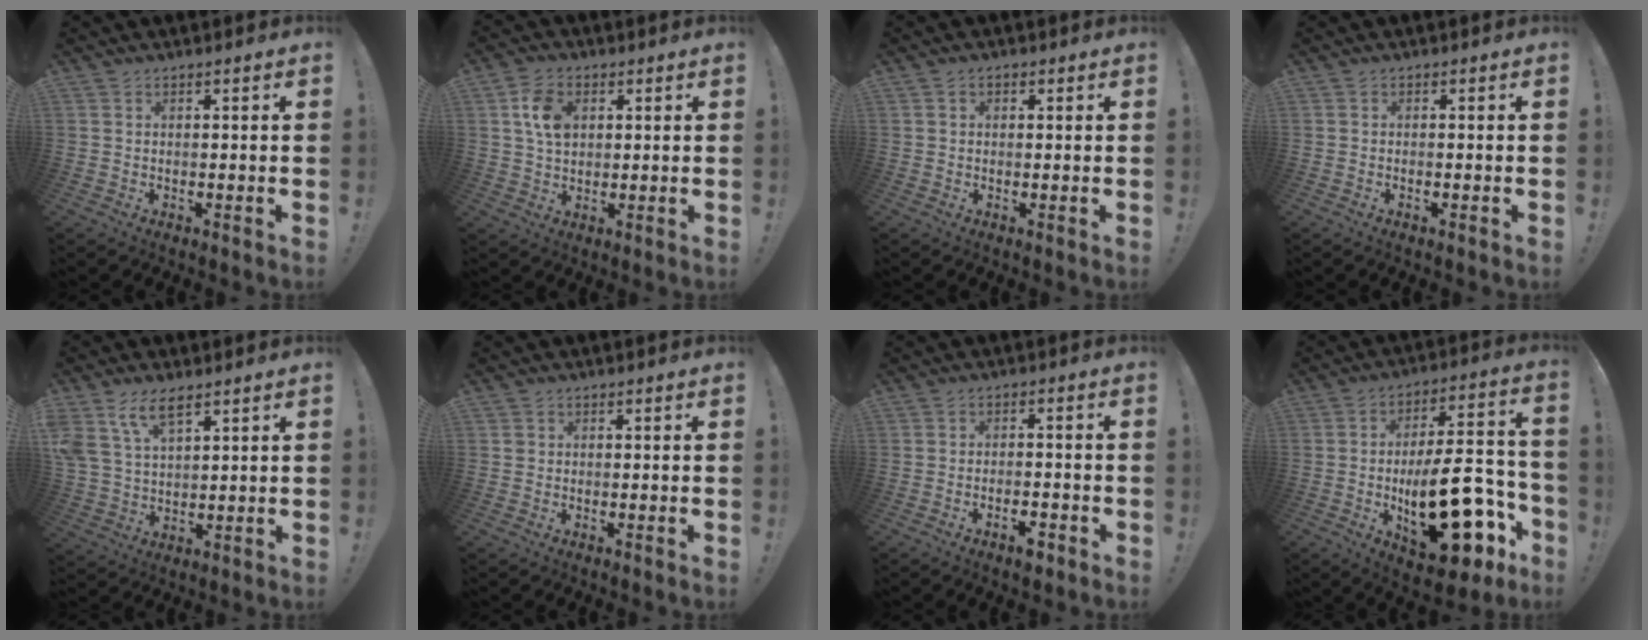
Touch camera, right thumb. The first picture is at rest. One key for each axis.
{"total": 8.6, "fx": 2.6, "fy": 6.2, "fz": 5.3, "tx": -0.089, "ty": 0.006, "tz": 0.051}
{"total": 1.2, "fx": -0.1, "fy": 1.0, "fz": 0.7, "tx": -0.011, "ty": 0.004, "tz": -0.002}
{"total": 0.5, "fx": -0.4, "fy": 0.0, "fz": 0.3, "tx": -0.008, "ty": 0.000, "tz": -0.006}
{"total": 9.6, "fx": 6.1, "fy": 4.6, "fz": 5.7, "tx": -0.119, "ty": -0.018, "tz": 0.118}
{"total": 1.0, "fx": 0.3, "fy": 0.9, "fz": 0.1, "tx": -0.005, "ty": 0.003, "tz": 0.008}
{"total": 4.3, "fx": -2.9, "fy": 1.4, "fz": 2.9, "tx": -0.047, "ty": 0.013, "tz": -0.048}
{"total": 25.3, "fx": -7.5, "fy": 10.5, "fz": 21.8, "tx": -0.349, "ty": 0.051, "tz": -0.106}